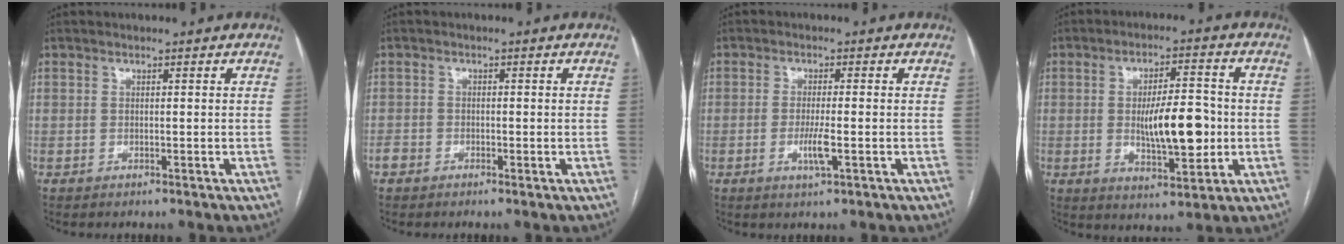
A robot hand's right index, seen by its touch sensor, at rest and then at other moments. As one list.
[{"total": 1.4, "force": [-0.9, 1.1, 0.2], "torque": [0.000, 0.006, -0.023]}, {"total": 3.7, "force": [-1.1, 0.2, 3.5], "torque": [-0.068, -0.007, -0.019]}, {"total": 10.6, "force": [-0.8, 3.4, 10.1], "torque": [-0.169, 0.002, -0.007]}]